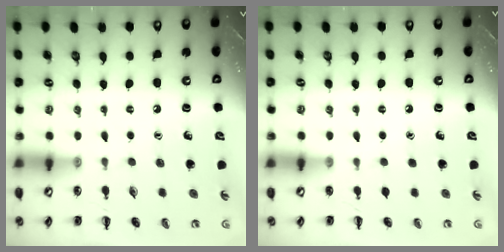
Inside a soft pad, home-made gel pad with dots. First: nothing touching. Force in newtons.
{"total": 0.0}